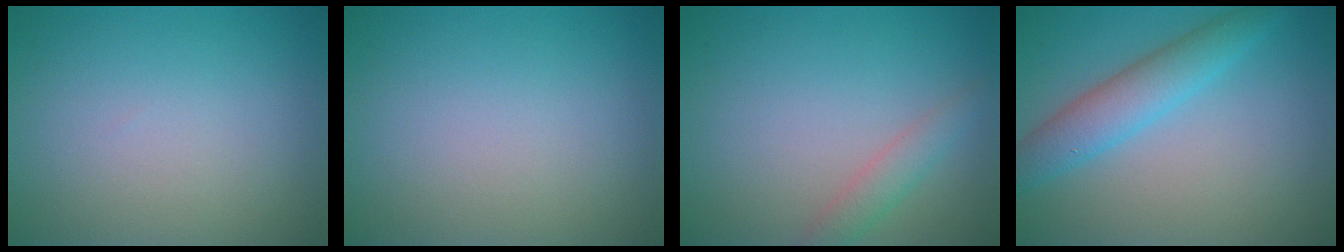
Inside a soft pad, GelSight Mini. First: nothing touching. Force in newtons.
{"total": 0.0}
{"total": 1.8, "press": 1.8, "slide": 0.1}
{"total": 3.9, "press": 3.9, "slide": 0.1}